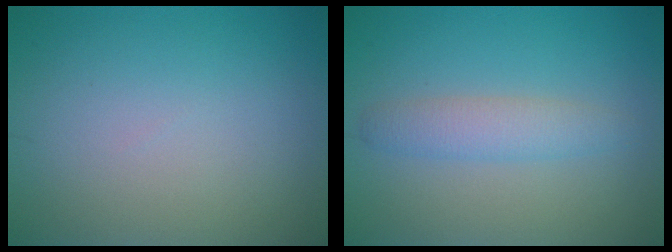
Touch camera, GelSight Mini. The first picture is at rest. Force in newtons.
{"total": 2.5, "press": 2.5, "slide": 0.2}